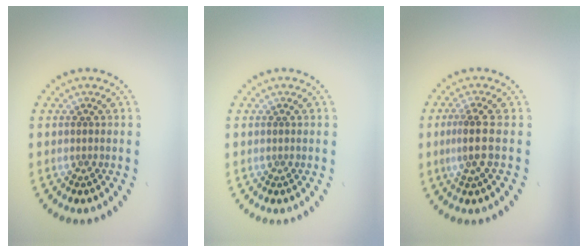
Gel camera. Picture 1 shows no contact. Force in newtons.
{"total": 0.0}
{"total": 2.5, "press": 2.1, "slide": 1.3}